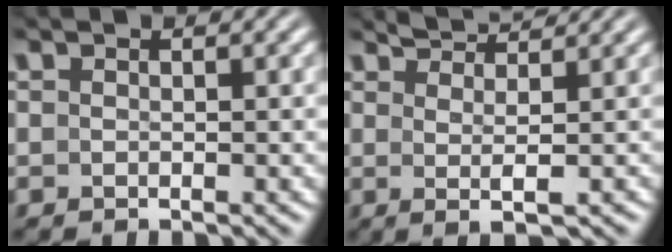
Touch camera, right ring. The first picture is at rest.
{"total": 3.3, "force": [2.2, -0.5, 2.4], "torque": [-0.031, -0.002, 0.044]}